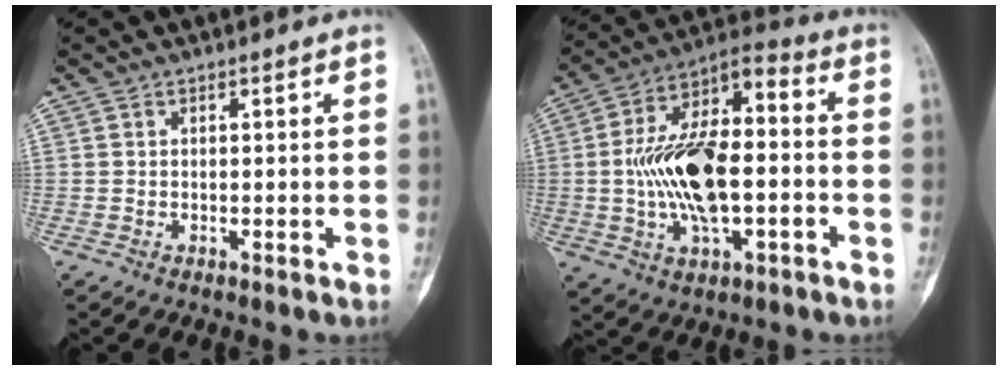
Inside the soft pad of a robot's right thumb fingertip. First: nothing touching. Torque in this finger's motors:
{"motor_torque": [2.33, 2.51, 1.10, -0.81, 0.67]}